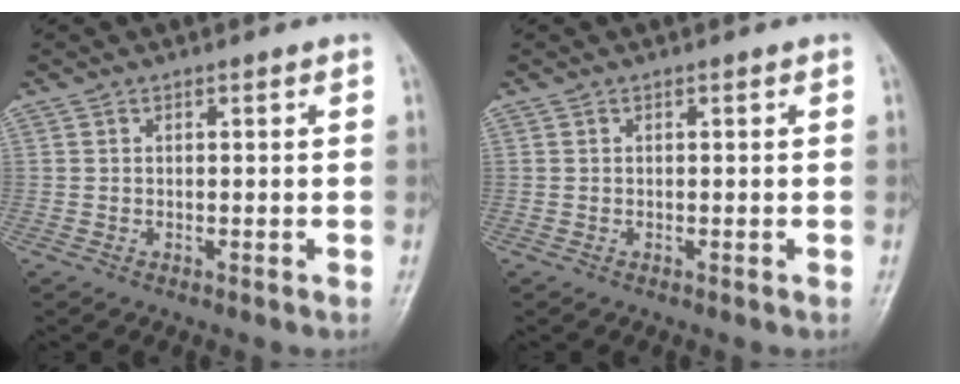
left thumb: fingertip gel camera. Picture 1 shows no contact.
{"total": 0.0}